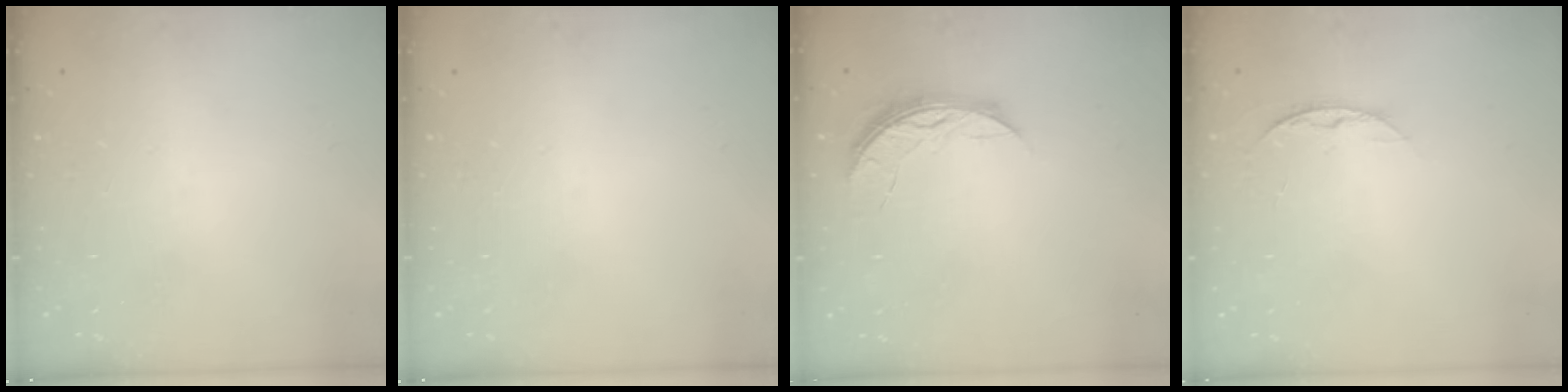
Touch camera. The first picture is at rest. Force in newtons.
{"total": 0.0}
{"total": 6.1, "press": 6.1, "slide": 0.4}
{"total": 6.4, "press": 6.3, "slide": 0.8}